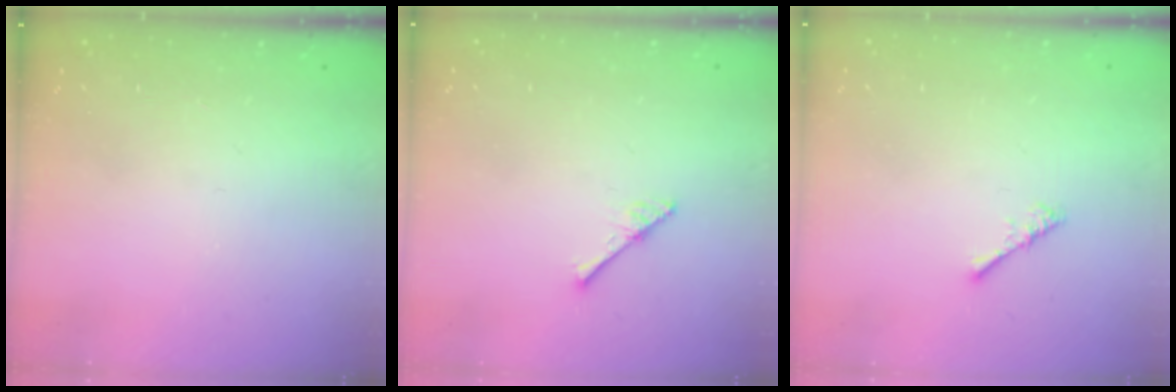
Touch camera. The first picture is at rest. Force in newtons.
{"total": 3.0, "press": 3.0, "slide": 0.3}
{"total": 0.9, "press": 0.9, "slide": 0.3}